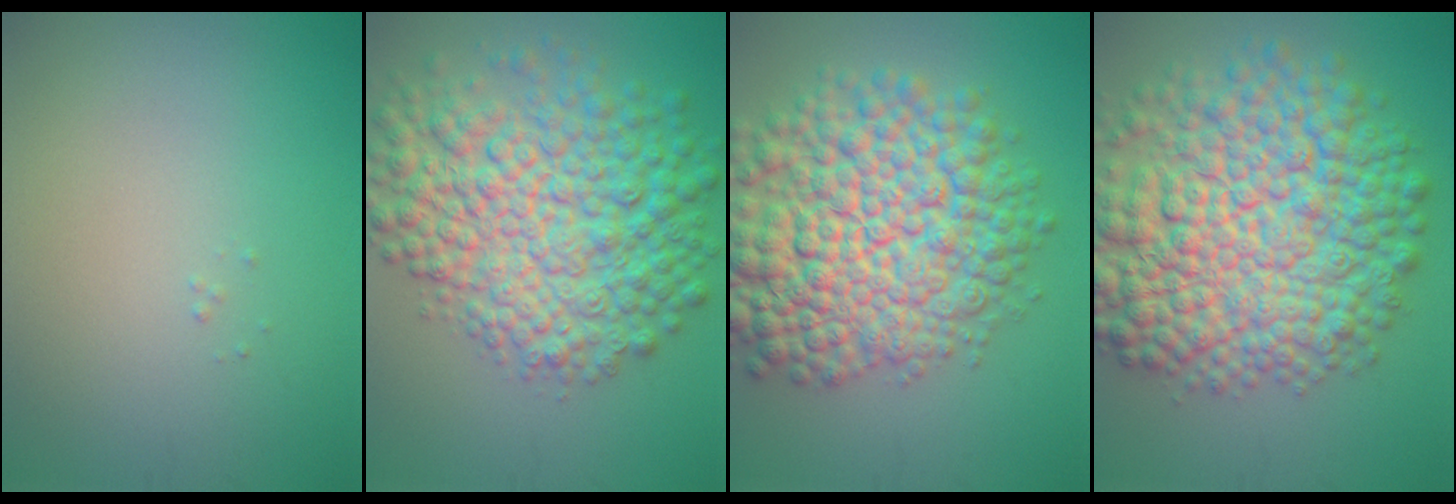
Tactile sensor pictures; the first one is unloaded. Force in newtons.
{"total": 10.4, "press": 10.4, "slide": 0.2}
{"total": 12.7, "press": 12.7, "slide": 0.4}
{"total": 13.7, "press": 13.7, "slide": 0.3}